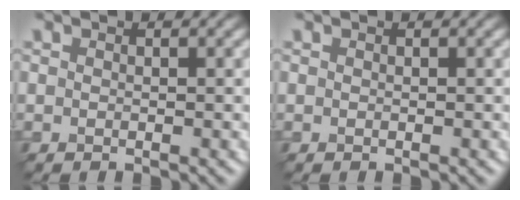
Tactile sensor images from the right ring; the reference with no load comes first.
{"total": 0.0}